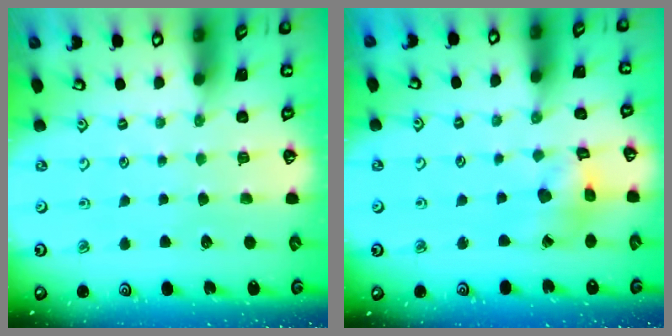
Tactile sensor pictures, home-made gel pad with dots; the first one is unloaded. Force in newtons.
{"total": 9.7, "press": 9.7, "slide": 1.0}